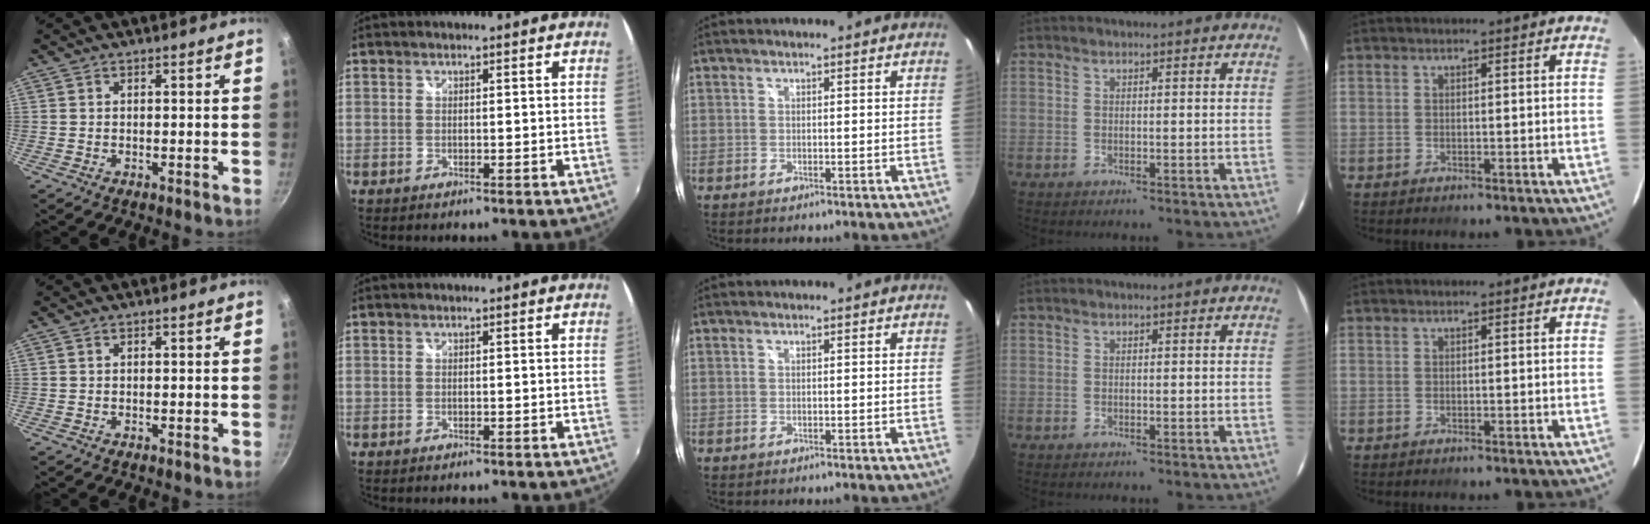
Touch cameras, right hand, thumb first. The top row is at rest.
{}